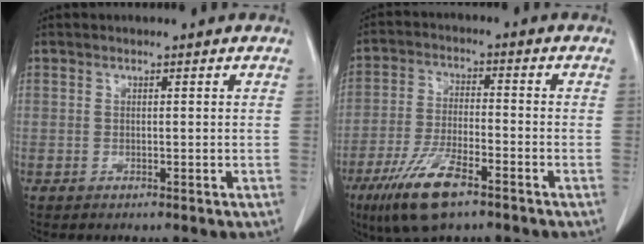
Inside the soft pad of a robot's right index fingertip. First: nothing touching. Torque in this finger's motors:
{"motor_torque": [-0.17, -0.09, 0.07, 0.00]}